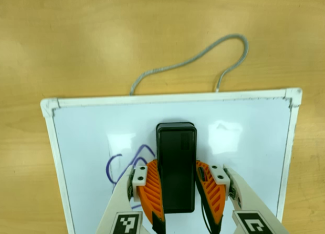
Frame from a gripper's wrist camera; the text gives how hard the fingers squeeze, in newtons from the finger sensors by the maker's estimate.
{"total": 12.5, "left": 13.1, "right": 12.0}